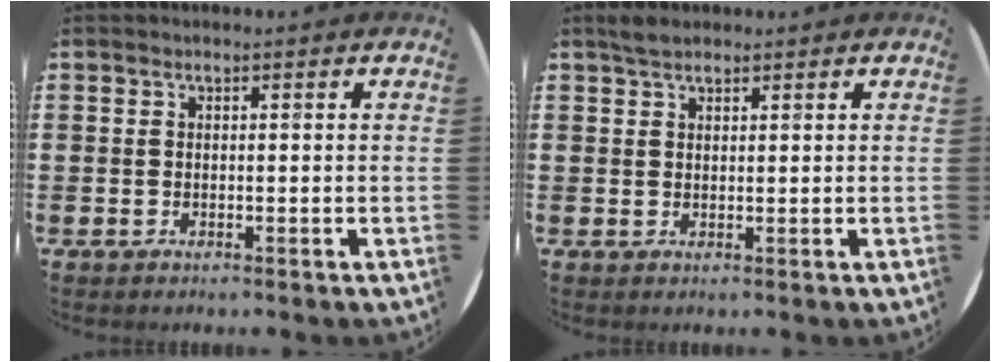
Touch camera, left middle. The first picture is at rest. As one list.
[{"total": 1.9, "force": [1.7, 0.7, 0.7], "torque": [-0.009, 0.003, 0.029]}]